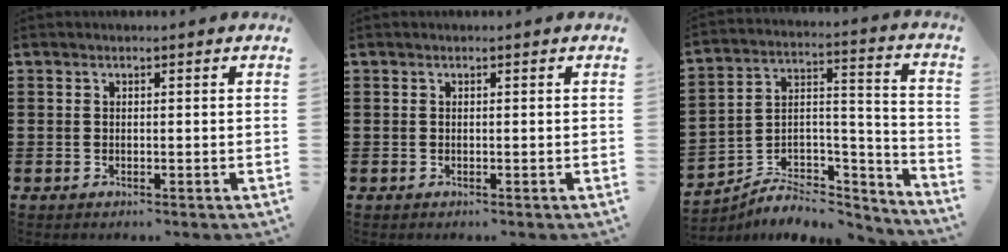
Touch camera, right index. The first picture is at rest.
{"total": 0.0}
{"total": 5.7, "force": [-4.8, 2.9, 1.1], "torque": [-0.018, 0.005, -0.092]}